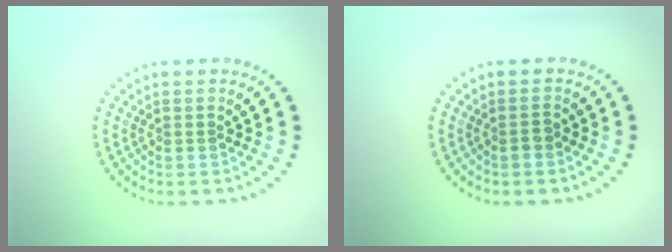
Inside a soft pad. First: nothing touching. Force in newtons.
{"total": 0.9, "press": 0.8, "slide": 0.5}